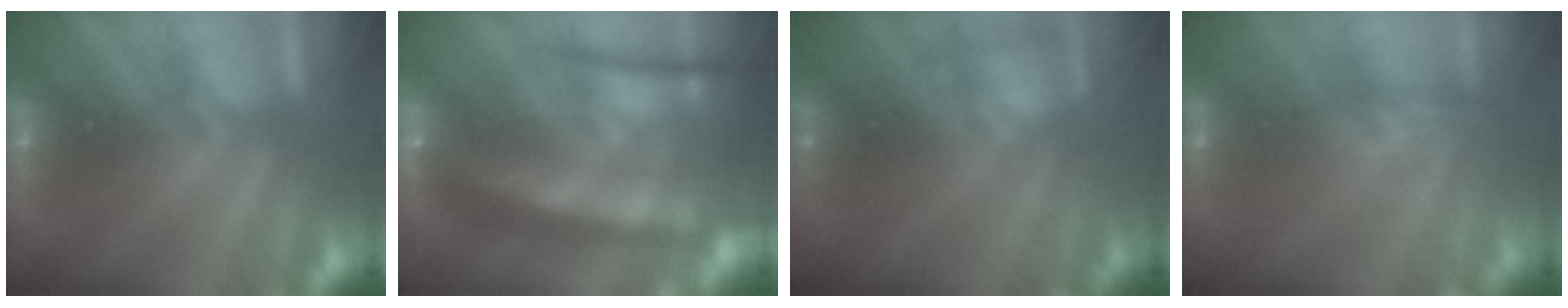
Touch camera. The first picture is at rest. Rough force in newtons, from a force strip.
{"total": 7.3}
{"total": 2.3}
{"total": 4.2}